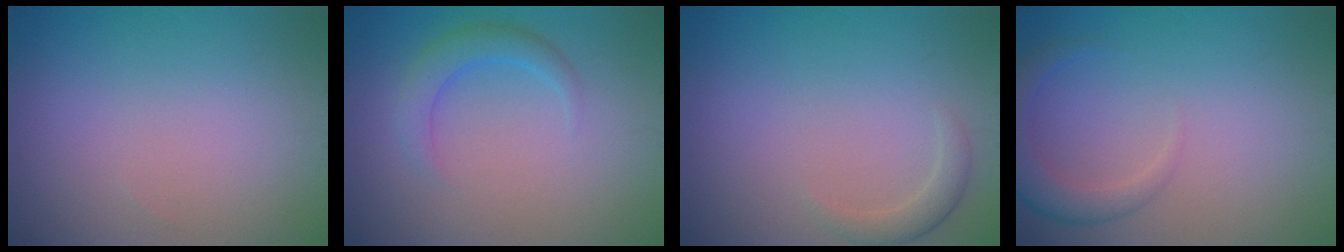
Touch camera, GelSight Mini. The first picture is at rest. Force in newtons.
{"total": 2.4, "press": 2.4, "slide": 0.2}
{"total": 1.6, "press": 1.6, "slide": 0.1}
{"total": 2.8, "press": 2.8, "slide": 0.3}